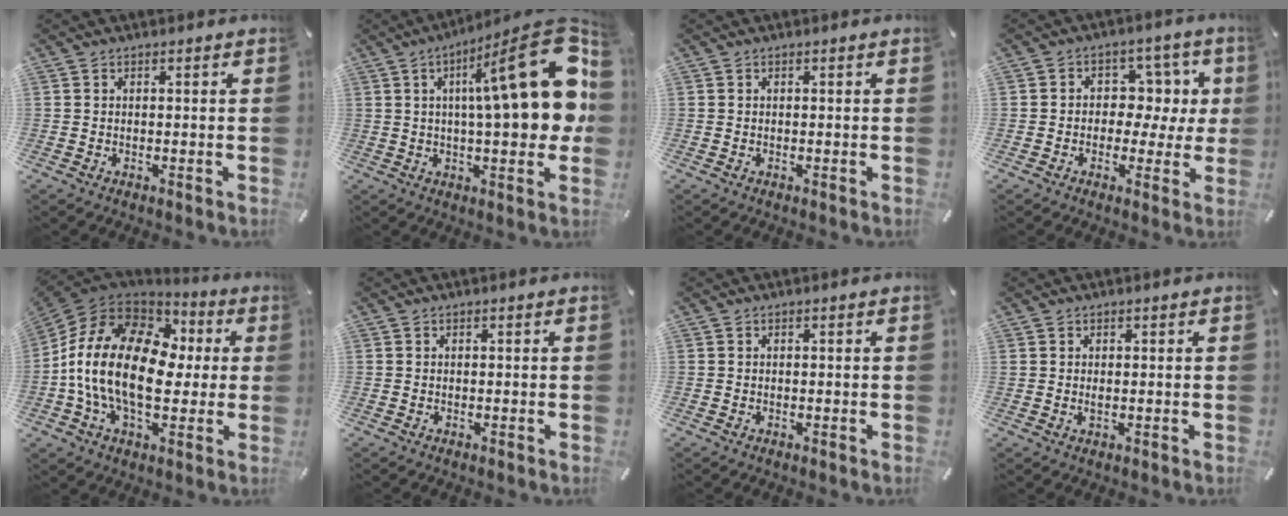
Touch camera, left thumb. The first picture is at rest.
{"total": 26.5, "force": [6.5, 8.0, 24.5], "torque": [-0.336, -0.051, 0.099]}
{"total": 0.0}
{"total": 8.3, "force": [1.0, 6.9, 4.4], "torque": [-0.052, -0.008, 0.014]}
{"total": 20.5, "force": [-1.1, 13.9, 15.0], "torque": [-0.306, 0.011, -0.017]}
{"total": 0.0}
{"total": 0.0}
{"total": 1.0, "force": [0.2, 0.2, 0.9], "torque": [-0.019, -0.002, 0.003]}